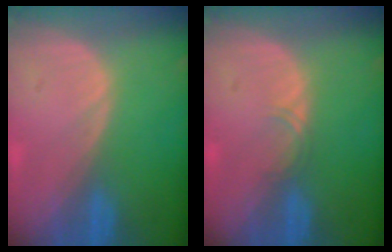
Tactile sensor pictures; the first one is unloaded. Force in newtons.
{"total": 1.1, "press": 1.1, "slide": 0.1}